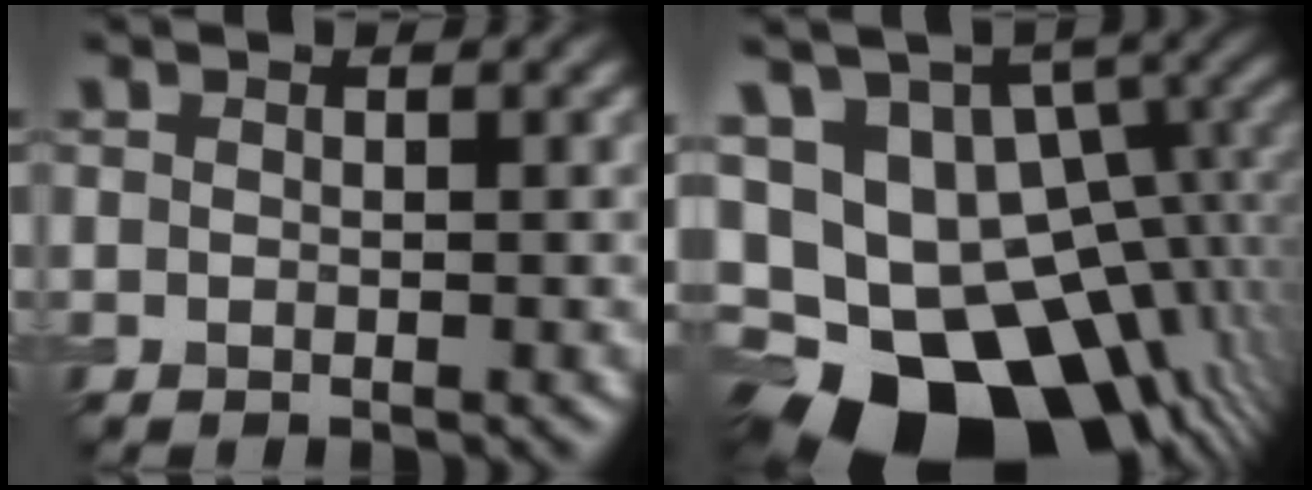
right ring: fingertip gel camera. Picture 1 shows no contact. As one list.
[{"total": 18.9, "force": [-5.0, 12.4, 13.4], "torque": [-0.206, -0.022, -0.068]}]